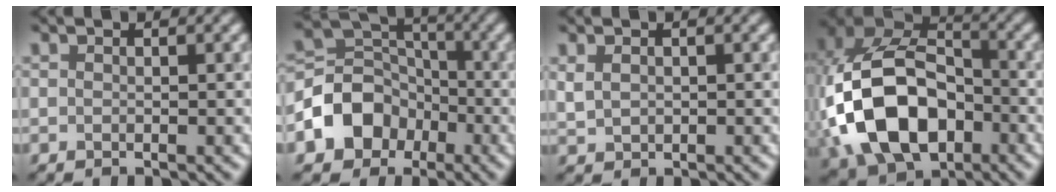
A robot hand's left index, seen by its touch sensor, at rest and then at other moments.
{"total": 6.1, "force": [-2.9, 4.9, 2.2], "torque": [-0.024, 0.004, -0.064]}
{"total": 1.6, "force": [0.6, 1.1, 1.0], "torque": [-0.019, 0.000, 0.017]}
{"total": 14.2, "force": [-3.9, 9.7, 9.5], "torque": [-0.208, -0.016, -0.074]}